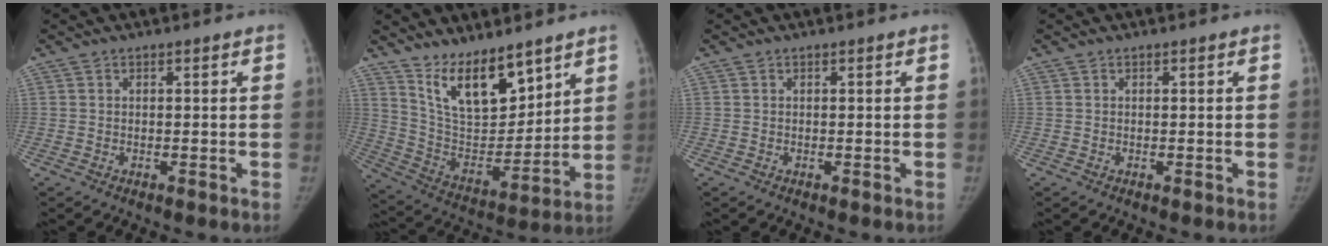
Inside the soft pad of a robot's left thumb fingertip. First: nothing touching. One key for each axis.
{"total": 15.4, "fx": 10.8, "fy": 6.3, "fz": 9.0, "tx": -0.107, "ty": -0.075, "tz": 0.212}
{"total": 0.0}
{"total": 0.0}